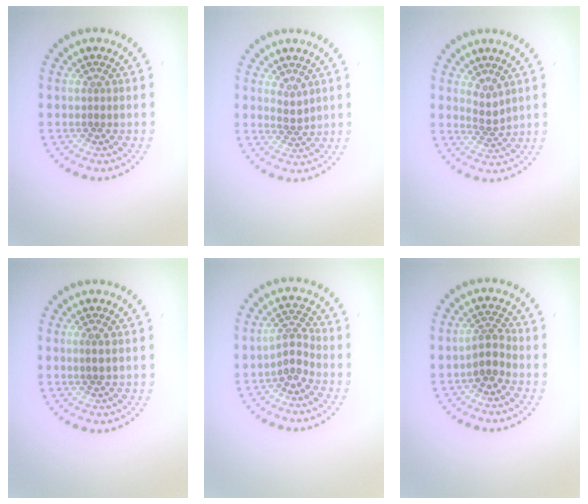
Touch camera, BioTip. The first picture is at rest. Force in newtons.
{"total": 1.2, "press": 0.9, "slide": 0.7}
{"total": 1.5, "press": 1.0, "slide": 1.1}
{"total": 0.9, "press": 0.9, "slide": 0.2}
{"total": 2.1, "press": 1.5, "slide": 1.4}
{"total": 2.2, "press": 1.9, "slide": 1.2}